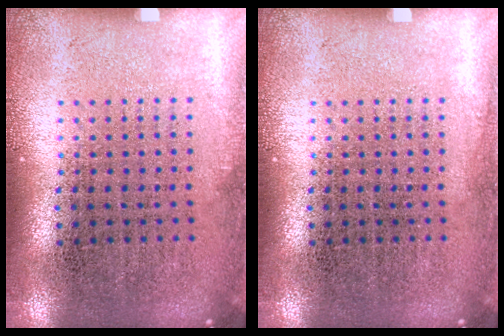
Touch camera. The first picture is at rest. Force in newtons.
{"total": 0.0}